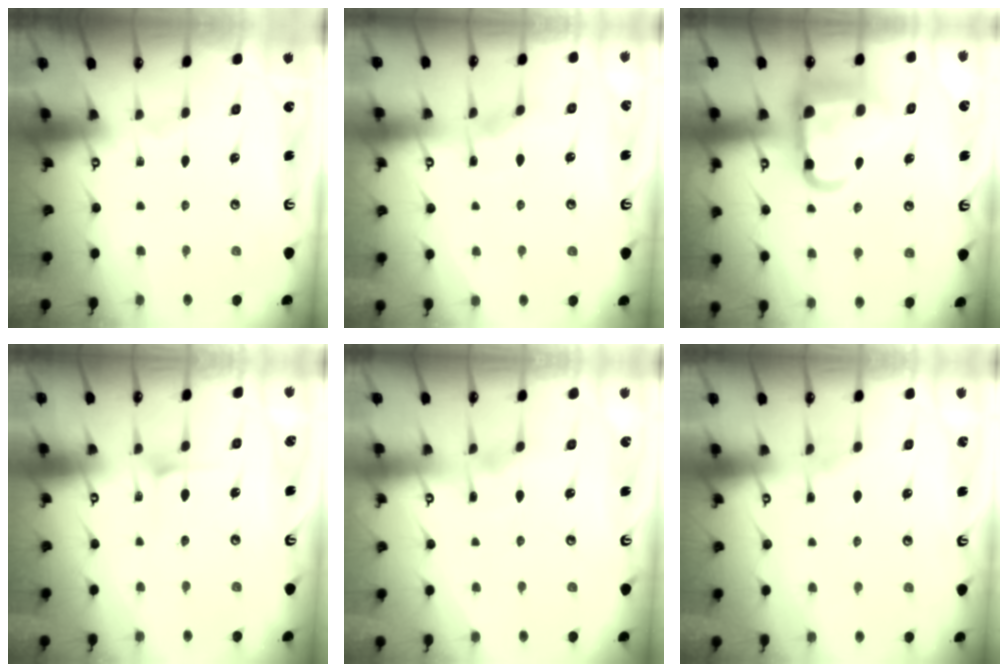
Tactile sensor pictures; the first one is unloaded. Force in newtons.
{"total": 3.6, "press": 3.5, "slide": 0.4}
{"total": 15.1, "press": 15.0, "slide": 1.9}
{"total": 5.5, "press": 5.5, "slide": 0.7}
{"total": 3.0, "press": 2.9, "slide": 0.4}
{"total": 3.0, "press": 2.9, "slide": 0.5}